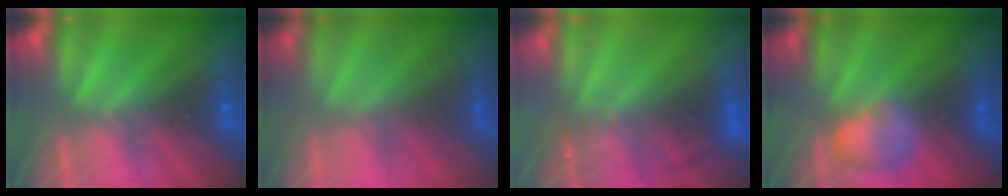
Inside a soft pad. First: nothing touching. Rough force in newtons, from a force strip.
{"total": 1.7}
{"total": 3.1}
{"total": 2.4}